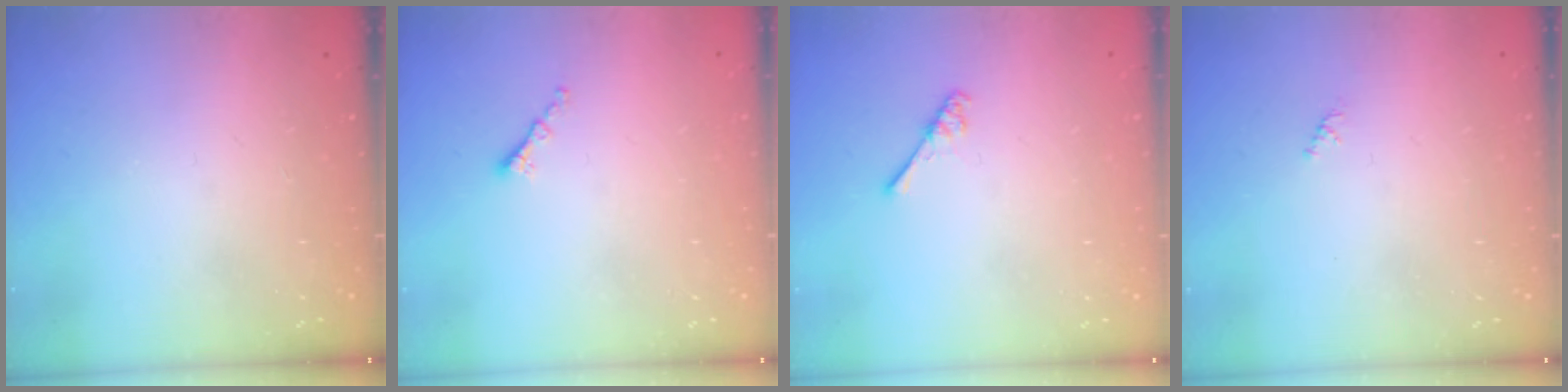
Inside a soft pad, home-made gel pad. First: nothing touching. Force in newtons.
{"total": 1.4, "press": 1.3, "slide": 0.5}
{"total": 2.9, "press": 2.9, "slide": 0.4}
{"total": 0.8, "press": 0.7, "slide": 0.4}